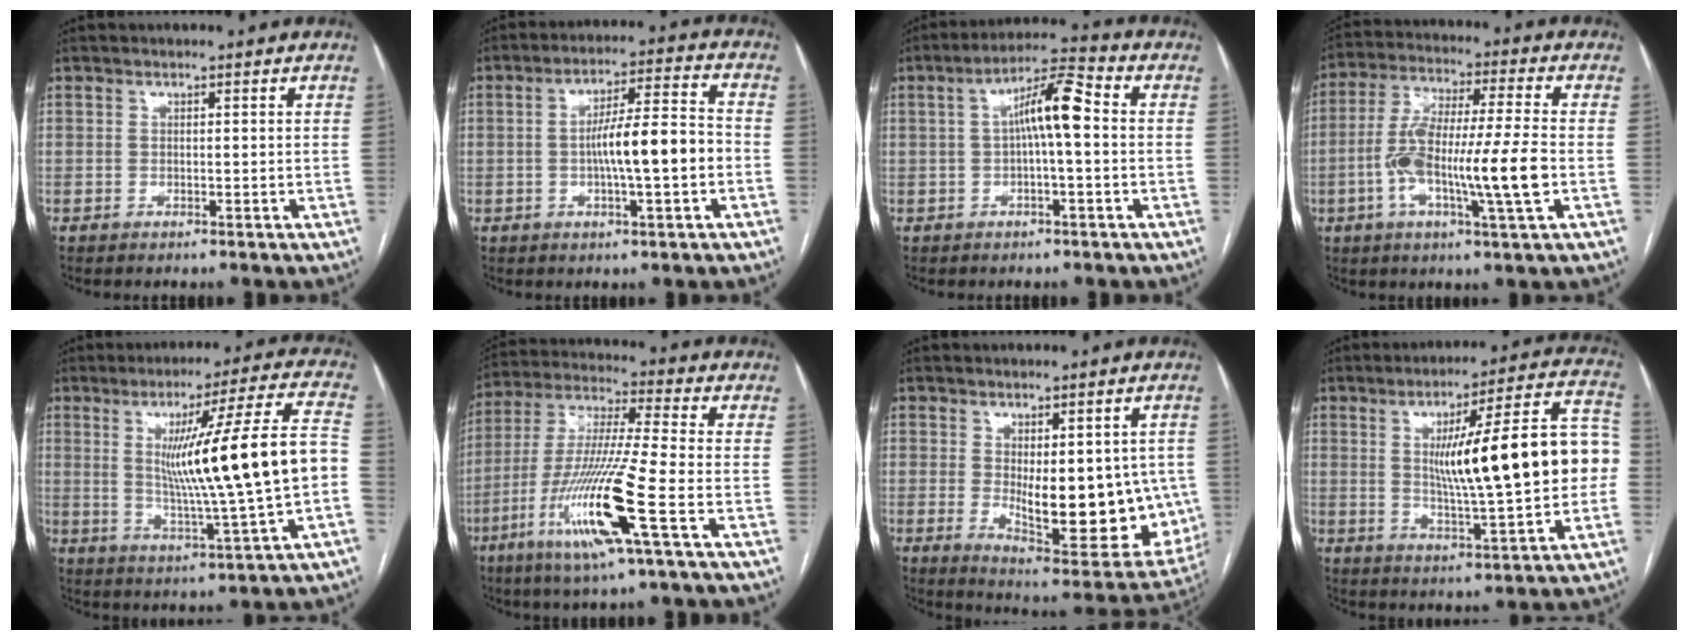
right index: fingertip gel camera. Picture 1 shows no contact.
{"total": 9.8, "force": [-1.7, 0.9, 9.6], "torque": [-0.162, 0.018, -0.031]}
{"total": 7.7, "force": [0.3, 1.1, 7.6], "torque": [-0.133, 0.027, 0.002]}
{"total": 14.5, "force": [-3.2, 0.8, 14.1], "torque": [-0.271, 0.002, -0.062]}
{"total": 18.1, "force": [0.3, -0.7, 18.1], "torque": [-0.275, 0.008, 0.005]}
{"total": 16.5, "force": [-6.4, -0.5, 15.2], "torque": [-0.315, -0.022, -0.124]}
{"total": 17.0, "force": [-1.2, 6.5, 15.6], "torque": [-0.183, -0.018, 0.005]}
{"total": 19.7, "force": [1.0, 2.4, 19.5], "torque": [-0.275, 0.034, 0.018]}